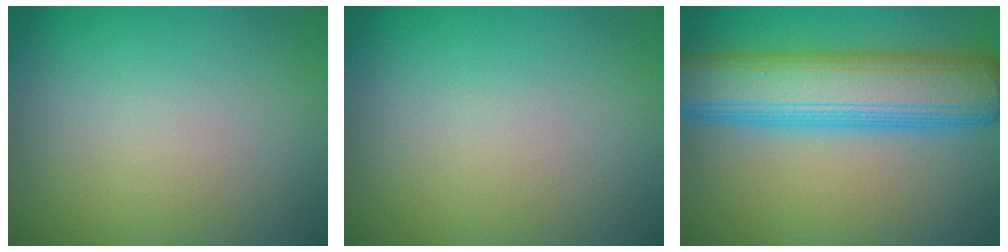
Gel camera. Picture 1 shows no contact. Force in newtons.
{"total": 0.0}
{"total": 9.8, "press": 9.8, "slide": 0.1}